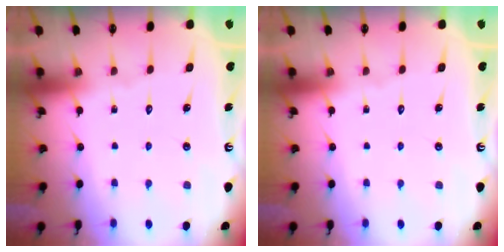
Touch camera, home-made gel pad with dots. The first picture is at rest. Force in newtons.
{"total": 0.0}